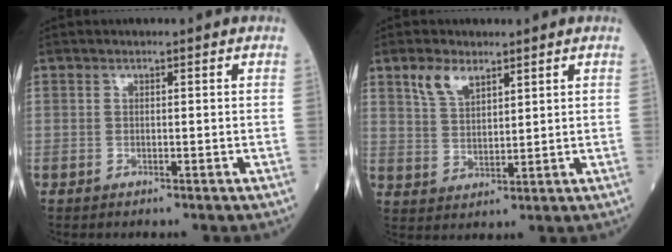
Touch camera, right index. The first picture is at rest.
{"total": 5.0, "force": [3.4, 2.2, 2.9], "torque": [-0.064, 0.004, 0.072]}